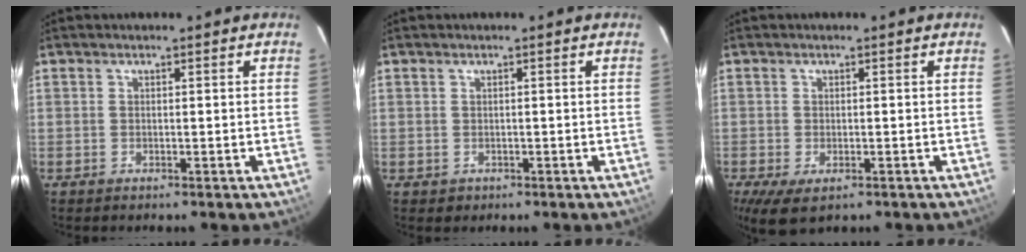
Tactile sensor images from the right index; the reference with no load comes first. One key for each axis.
{"total": 1.5, "fx": -0.1, "fy": 1.5, "fz": -0.1, "tx": 0.006, "ty": -0.001, "tz": 0.004}
{"total": 6.0, "fx": -2.8, "fy": 3.4, "fz": 4.1, "tx": -0.080, "ty": -0.027, "tz": -0.042}